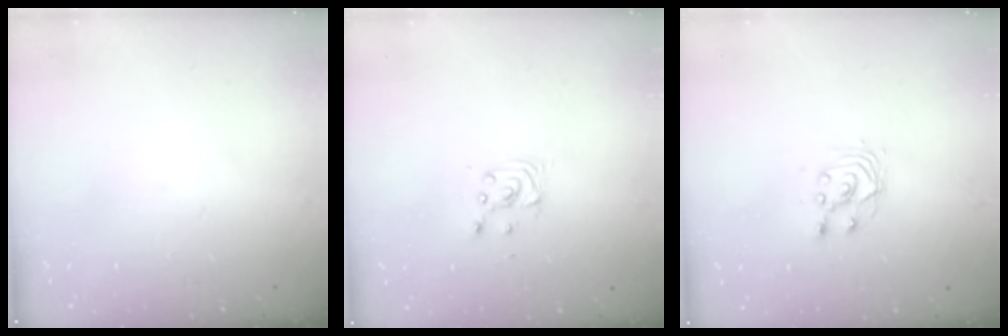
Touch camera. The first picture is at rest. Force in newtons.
{"total": 3.2, "press": 3.2, "slide": 0.4}
{"total": 3.1, "press": 3.0, "slide": 0.3}